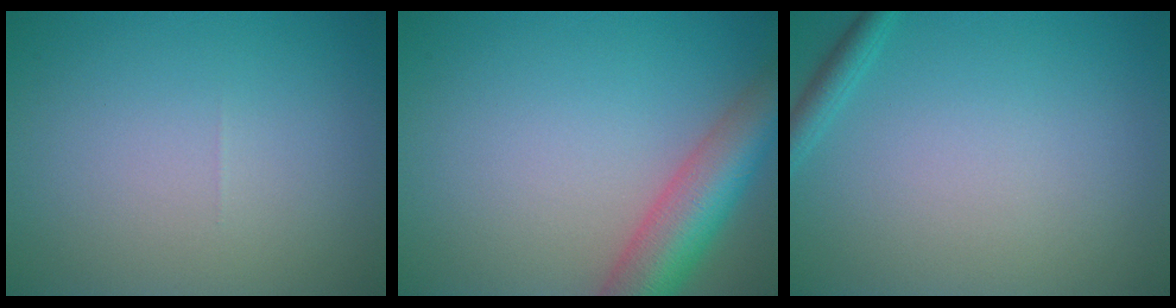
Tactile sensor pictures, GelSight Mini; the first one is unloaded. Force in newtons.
{"total": 6.9, "press": 6.9, "slide": 0.2}
{"total": 1.4, "press": 1.4, "slide": 0.1}